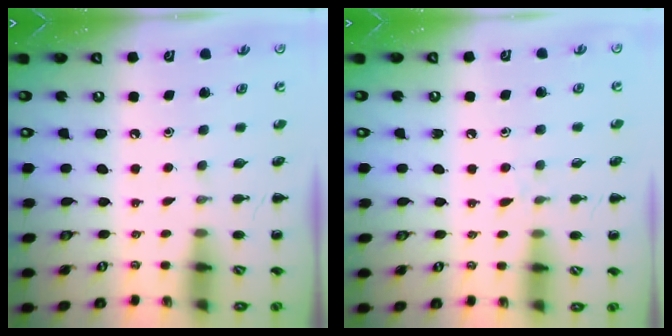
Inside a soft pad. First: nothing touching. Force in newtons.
{"total": 4.6, "press": 4.2, "slide": 1.8}